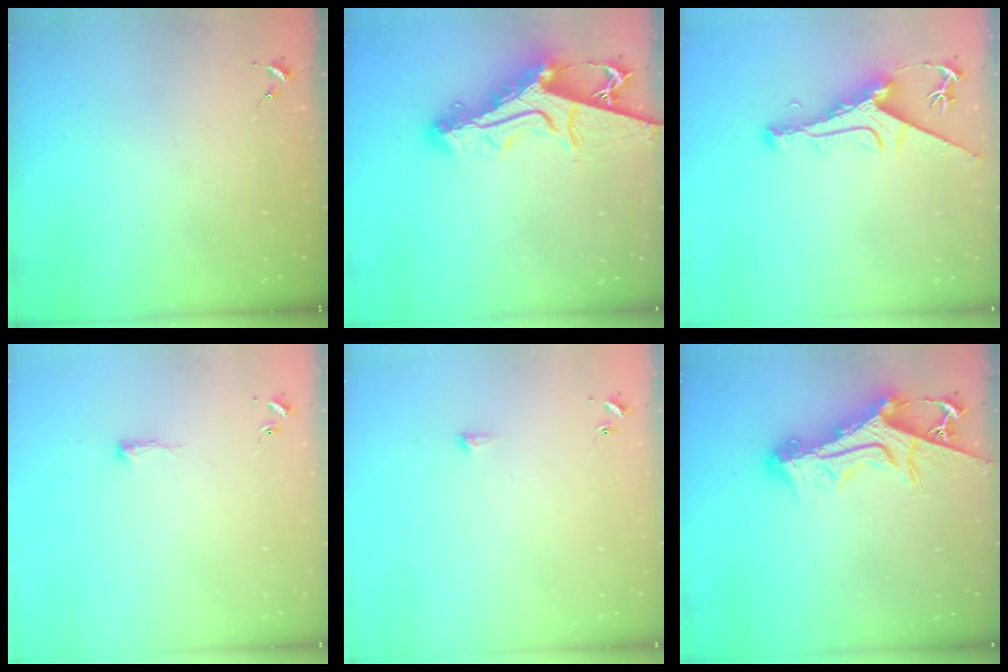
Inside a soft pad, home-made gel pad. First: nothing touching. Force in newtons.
{"total": 17.0, "press": 16.9, "slide": 1.8}
{"total": 9.9, "press": 9.8, "slide": 1.3}
{"total": 5.1, "press": 5.0, "slide": 0.5}
{"total": 2.9, "press": 2.9, "slide": 0.5}
{"total": 15.5, "press": 15.4, "slide": 1.6}